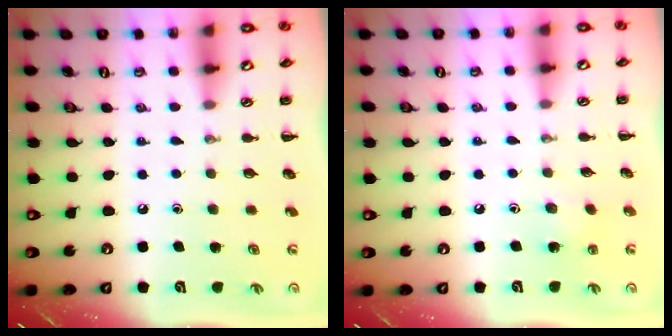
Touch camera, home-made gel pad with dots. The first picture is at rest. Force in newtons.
{"total": 4.9, "press": 4.8, "slide": 1.1}